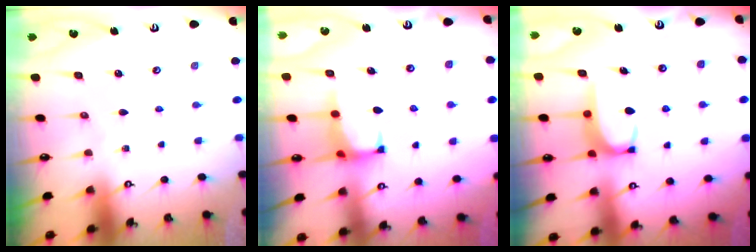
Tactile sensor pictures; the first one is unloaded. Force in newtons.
{"total": 1.4, "press": 1.3, "slide": 0.5}
{"total": 3.5, "press": 3.5, "slide": 0.5}